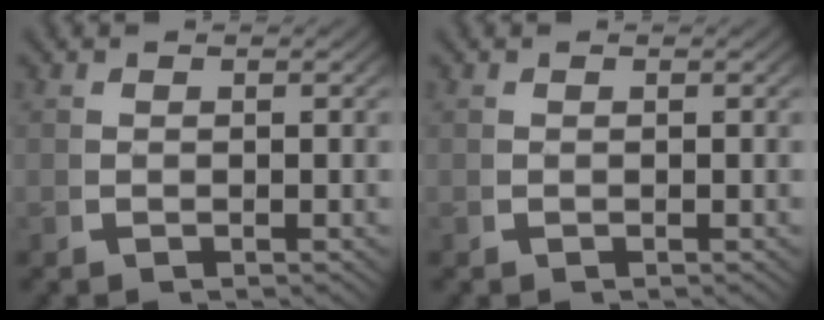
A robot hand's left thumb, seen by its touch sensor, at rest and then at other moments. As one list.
[{"total": 0.0}]